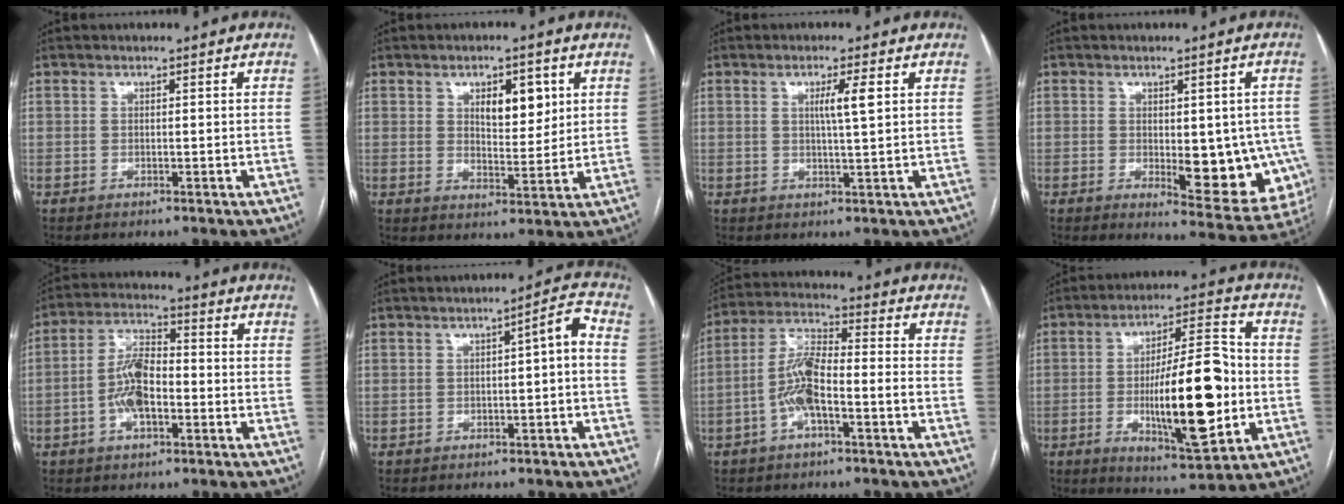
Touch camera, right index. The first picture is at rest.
{"total": 6.4, "force": [2.5, 2.7, 5.2], "torque": [-0.081, -0.001, 0.044]}
{"total": 3.5, "force": [1.0, -0.4, 3.3], "torque": [-0.060, -0.002, 0.015]}
{"total": 12.0, "force": [-1.9, 5.1, 10.7], "torque": [-0.110, -0.006, -0.011]}
{"total": 7.8, "force": [-2.1, 3.2, 6.8], "torque": [-0.142, 0.014, -0.042]}
{"total": 3.9, "force": [-0.7, 0.4, 3.8], "torque": [-0.048, 0.016, -0.011]}
{"total": 8.3, "force": [-2.9, 2.2, 7.5], "torque": [-0.161, 0.021, -0.057]}
{"total": 17.6, "force": [-2.8, 3.8, 16.9], "torque": [-0.282, 0.001, -0.037]}